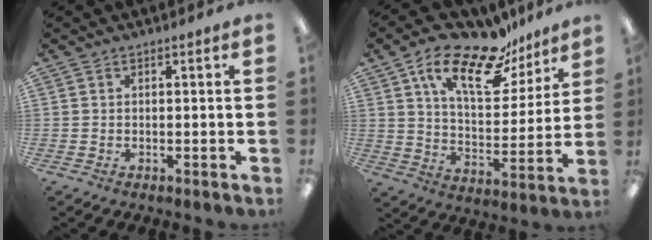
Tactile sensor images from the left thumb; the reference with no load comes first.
{"total": 20.0, "force": [13.3, 8.4, 12.4], "torque": [-0.210, -0.074, 0.226]}